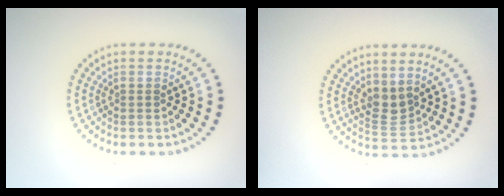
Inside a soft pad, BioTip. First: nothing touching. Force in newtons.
{"total": 2.1, "press": 1.7, "slide": 1.2}